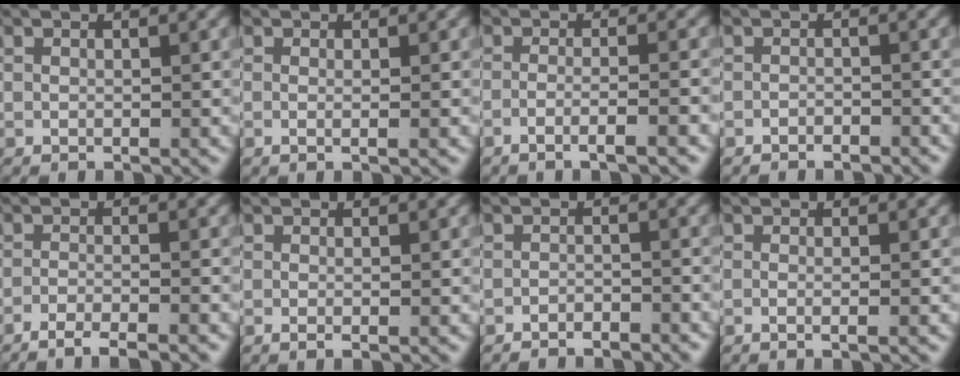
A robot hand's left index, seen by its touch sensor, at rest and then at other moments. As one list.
[{"total": 1.0, "force": [-0.4, -0.4, 0.9], "torque": [-0.023, -0.010, -0.003]}, {"total": 3.3, "force": [-2.5, -0.3, 2.1], "torque": [-0.050, -0.016, -0.038]}, {"total": 1.5, "force": [-1.5, -0.2, 0.1], "torque": [0.000, -0.008, -0.022]}, {"total": 4.3, "force": [-4.0, 0.4, 1.7], "torque": [-0.026, -0.013, -0.060]}, {"total": 0.8, "force": [-0.5, -0.1, 0.6], "torque": [-0.015, -0.009, -0.005]}, {"total": 2.5, "force": [-2.5, 0.0, 0.0], "torque": [0.005, -0.011, -0.040]}, {"total": 1.2, "force": [-0.8, -0.3, 0.9], "torque": [-0.025, -0.008, -0.010]}]